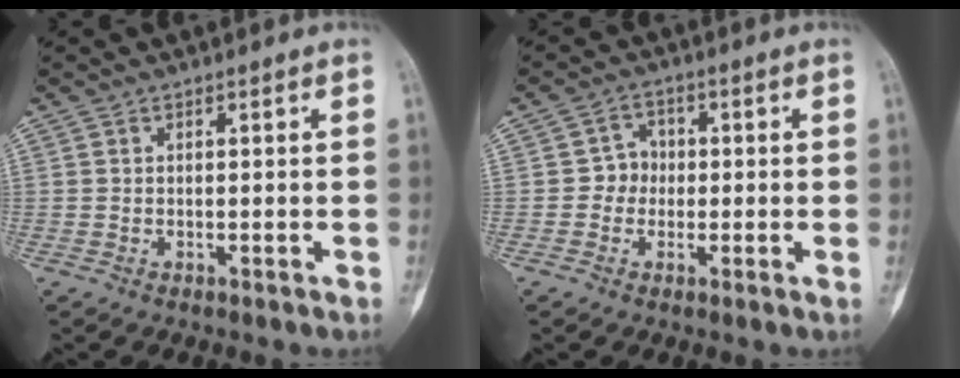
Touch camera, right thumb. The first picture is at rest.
{"total": 3.7, "force": [-0.3, 3.4, 1.3], "torque": [0.006, 0.012, -0.017]}